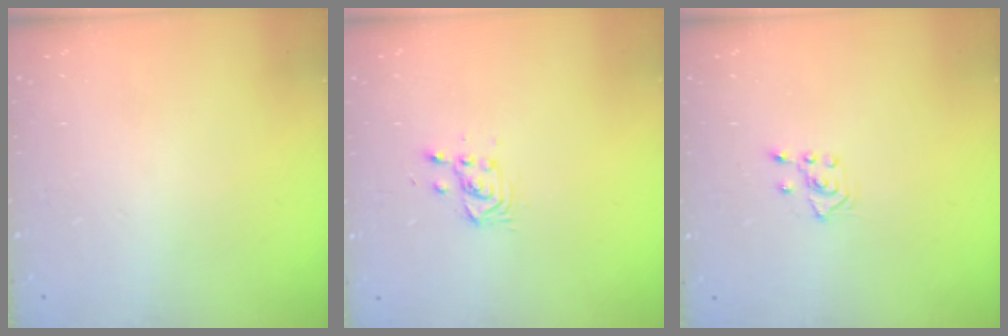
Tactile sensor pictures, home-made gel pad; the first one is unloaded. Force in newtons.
{"total": 3.1, "press": 3.1, "slide": 0.3}
{"total": 3.0, "press": 2.9, "slide": 0.7}